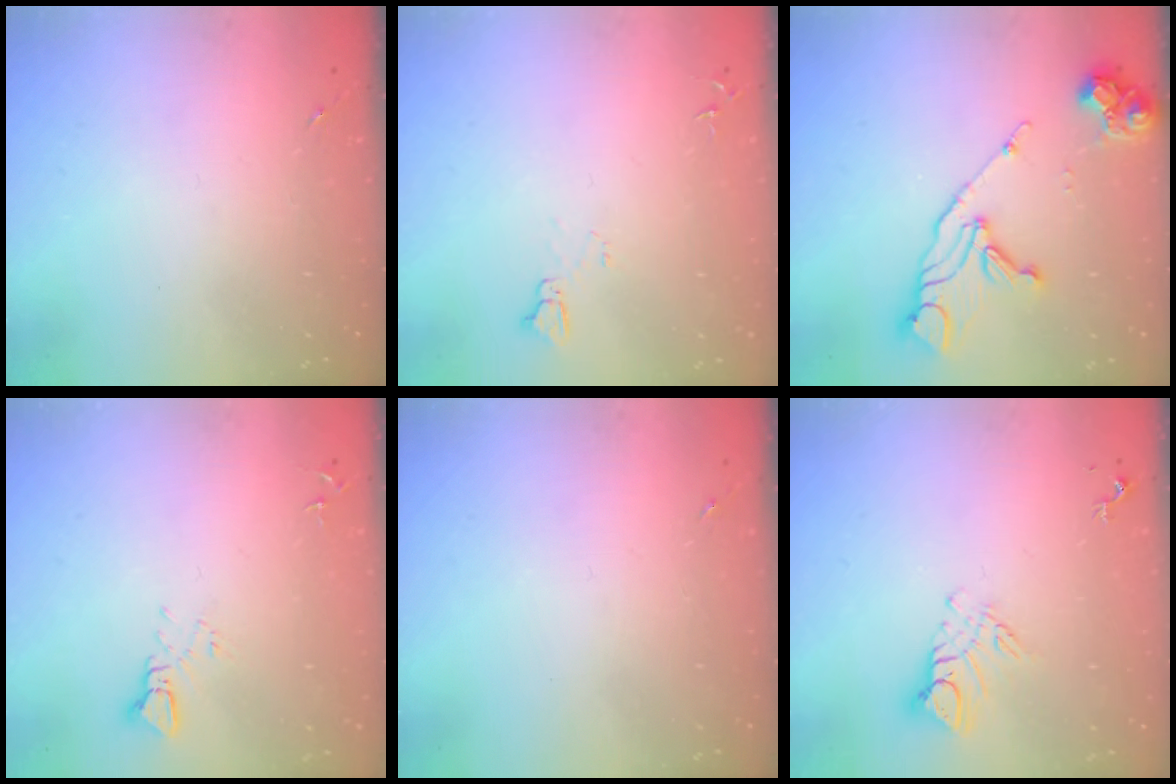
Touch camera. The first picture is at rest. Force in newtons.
{"total": 4.1, "press": 4.1, "slide": 0.4}
{"total": 14.7, "press": 14.6, "slide": 1.7}
{"total": 3.6, "press": 3.6, "slide": 0.3}
{"total": 0.0}
{"total": 8.7, "press": 8.6, "slide": 0.9}